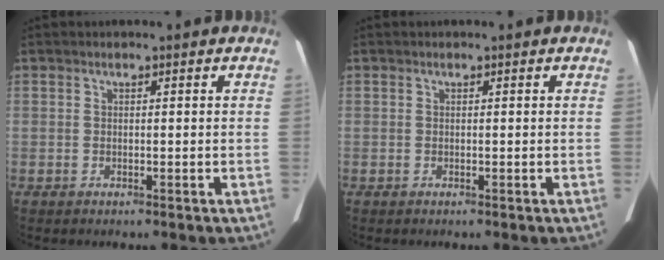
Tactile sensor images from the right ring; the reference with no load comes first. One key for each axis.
{"total": 0.0}